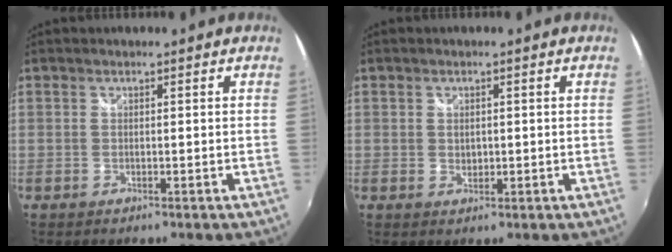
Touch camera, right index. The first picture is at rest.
{"total": 1.9, "force": [0.2, 1.5, 1.1], "torque": [-0.015, 0.000, 0.003]}